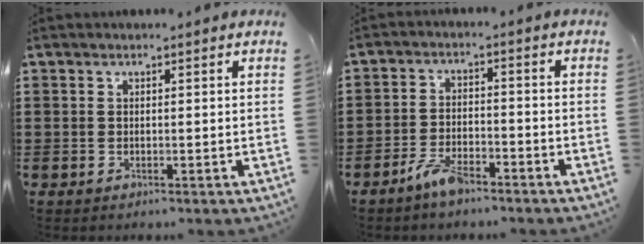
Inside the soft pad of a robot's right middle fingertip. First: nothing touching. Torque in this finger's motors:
{"motor_torque": [-0.22, 0.61, -0.12, -0.20]}